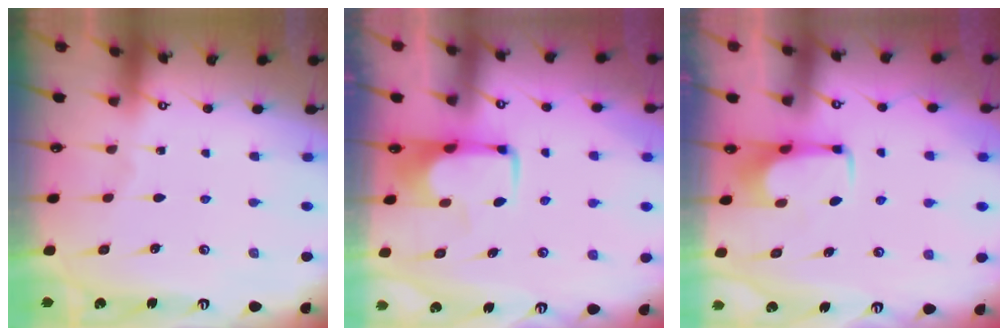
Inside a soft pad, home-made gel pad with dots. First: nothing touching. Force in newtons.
{"total": 1.8, "press": 1.7, "slide": 0.5}
{"total": 1.6, "press": 1.5, "slide": 0.3}